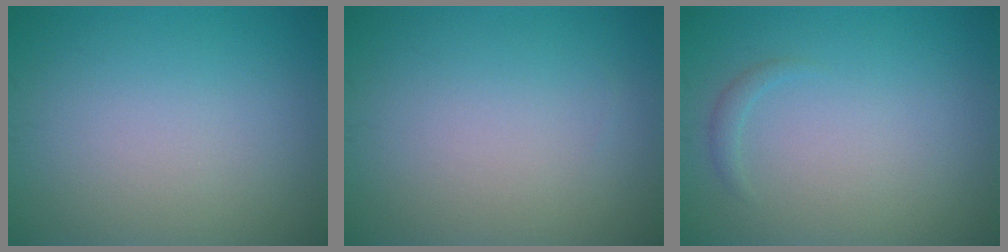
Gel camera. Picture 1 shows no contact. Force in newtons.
{"total": 0.0}
{"total": 0.8, "press": 0.8, "slide": 0.0}